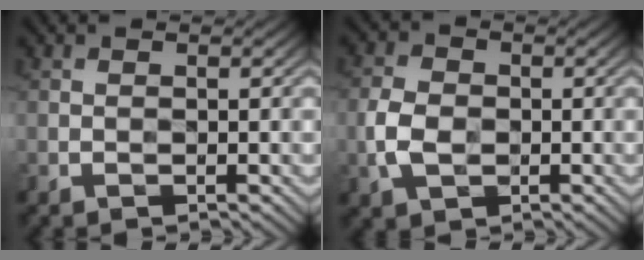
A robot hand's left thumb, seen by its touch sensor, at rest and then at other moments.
{"total": 4.9, "force": [-1.2, 3.7, 3.0], "torque": [-0.083, 0.000, -0.028]}